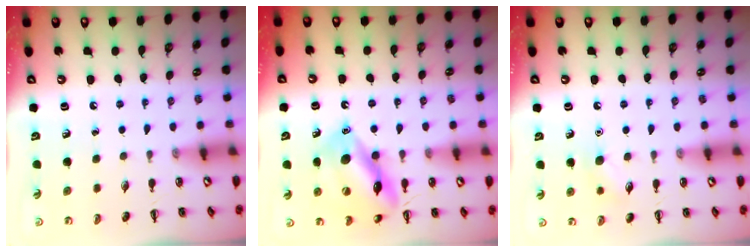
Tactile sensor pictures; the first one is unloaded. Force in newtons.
{"total": 14.5, "press": 14.4, "slide": 1.3}
{"total": 8.2, "press": 7.9, "slide": 2.0}